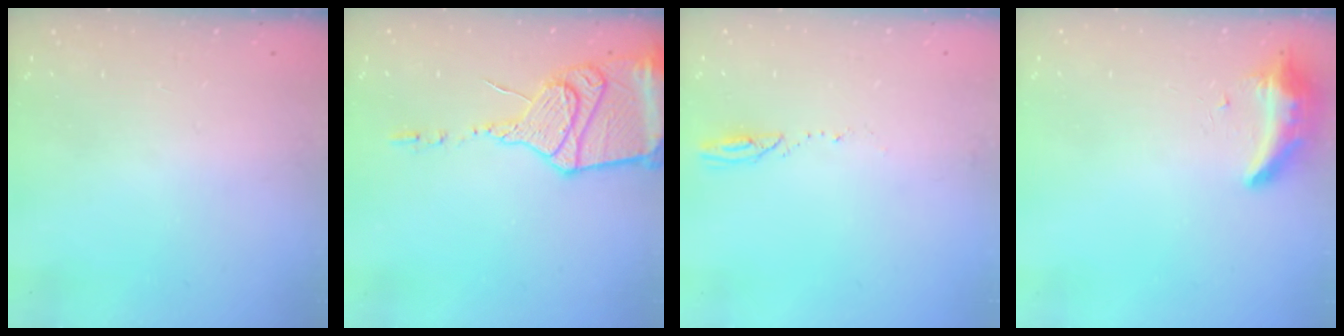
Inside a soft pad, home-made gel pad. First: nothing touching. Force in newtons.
{"total": 16.9, "press": 16.8, "slide": 1.6}
{"total": 2.6, "press": 2.6, "slide": 0.3}
{"total": 8.6, "press": 8.6, "slide": 1.1}